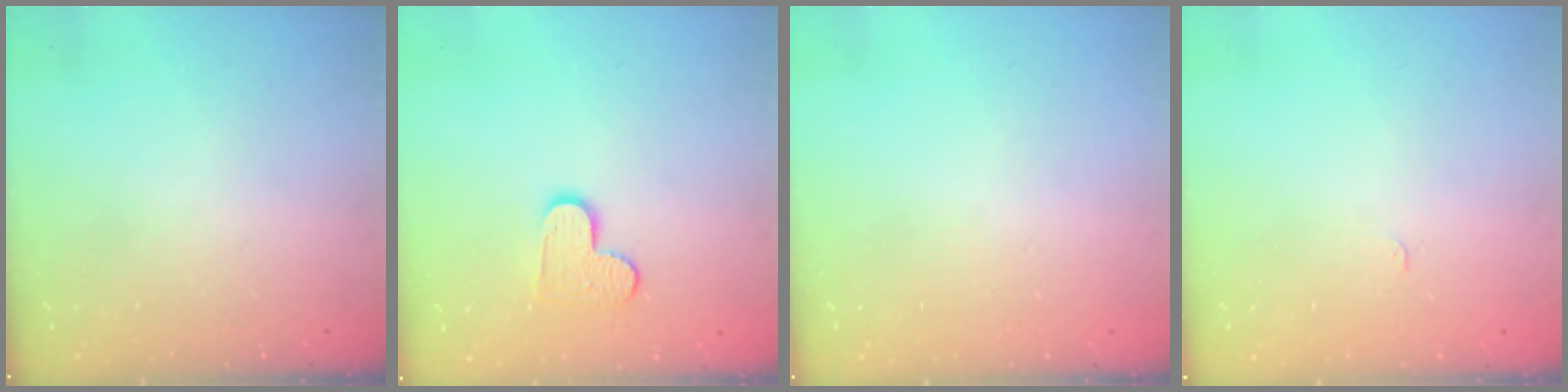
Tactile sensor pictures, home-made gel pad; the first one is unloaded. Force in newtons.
{"total": 9.2, "press": 9.2, "slide": 0.6}
{"total": 0.8, "press": 0.5, "slide": 0.6}
{"total": 2.4, "press": 2.4, "slide": 0.3}